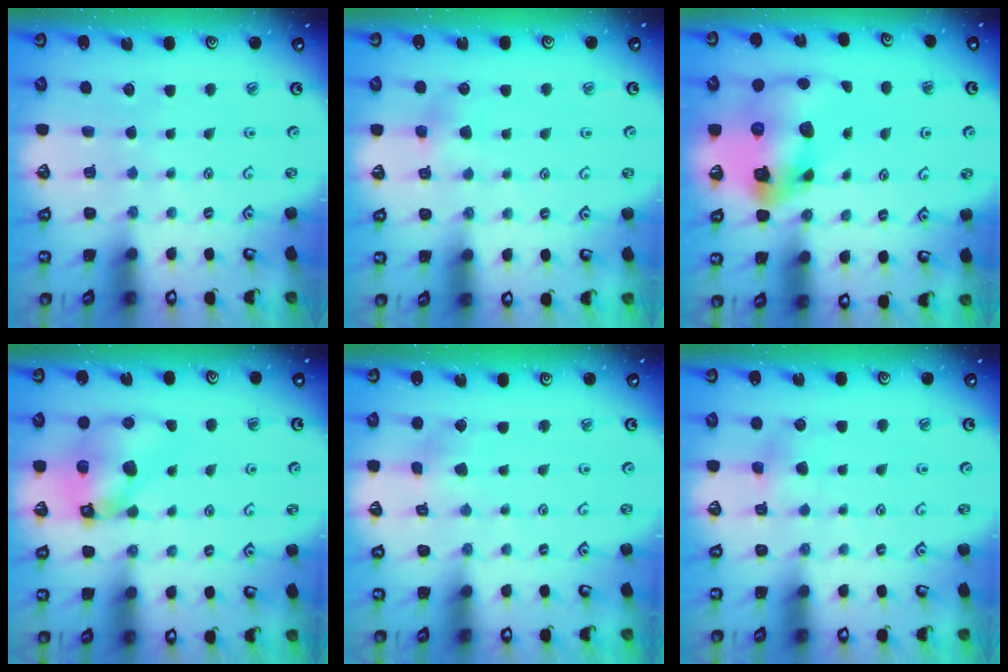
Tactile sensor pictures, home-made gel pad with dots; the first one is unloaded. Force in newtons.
{"total": 5.2, "press": 5.2, "slide": 0.5}
{"total": 17.3, "press": 17.1, "slide": 2.6}
{"total": 12.4, "press": 12.2, "slide": 2.1}
{"total": 3.1, "press": 3.0, "slide": 0.7}
{"total": 5.3, "press": 5.3, "slide": 0.6}